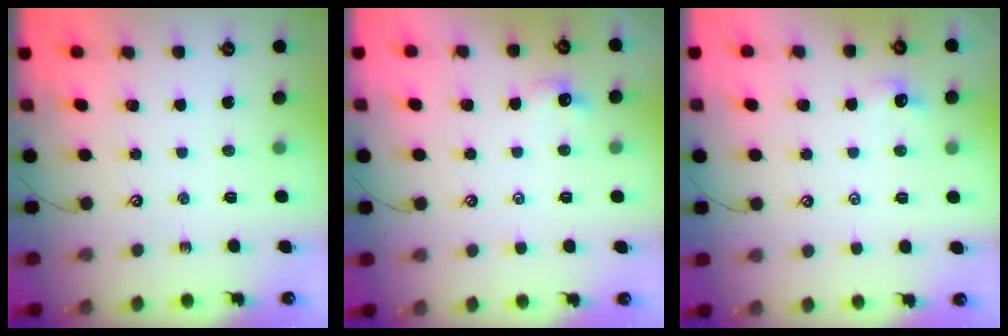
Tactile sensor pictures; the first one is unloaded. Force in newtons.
{"total": 1.0, "press": 0.8, "slide": 0.6}
{"total": 1.3, "press": 1.1, "slide": 0.6}